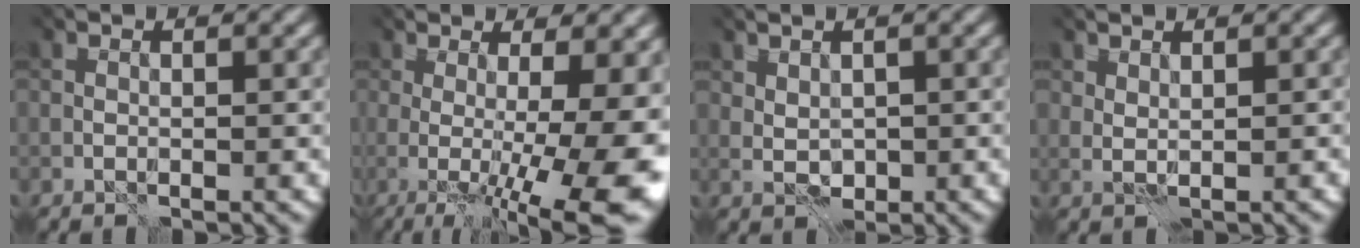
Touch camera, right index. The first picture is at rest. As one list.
[{"total": 12.5, "force": [-1.4, 3.3, 11.9], "torque": [-0.115, 0.001, -0.010]}, {"total": 1.0, "force": [0.6, 0.6, 0.5], "torque": [-0.008, -0.003, 0.015]}, {"total": 1.0, "force": [1.0, -0.2, 0.0], "torque": [-0.003, -0.002, 0.022]}]